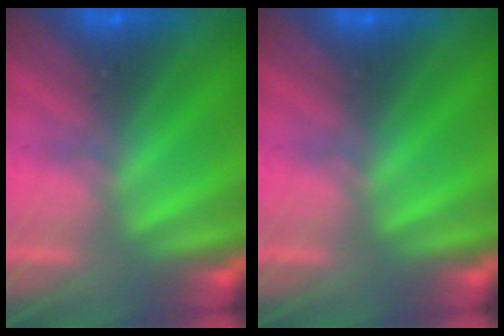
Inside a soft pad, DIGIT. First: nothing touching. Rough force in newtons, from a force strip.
{"total": 0.0}